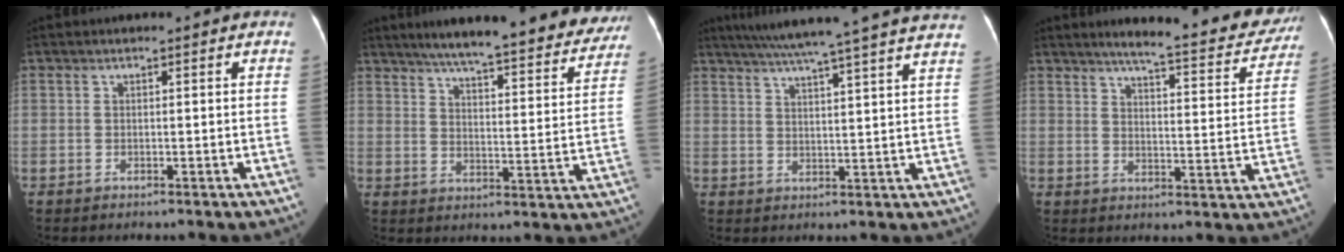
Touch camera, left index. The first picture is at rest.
{"total": 25.3, "force": [22.2, 3.8, 11.6], "torque": [-0.163, -0.033, 0.271]}
{"total": 23.0, "force": [20.2, -1.0, 10.9], "torque": [-0.182, -0.009, 0.260]}
{"total": 16.3, "force": [14.6, 2.1, 7.0], "torque": [-0.083, -0.035, 0.169]}